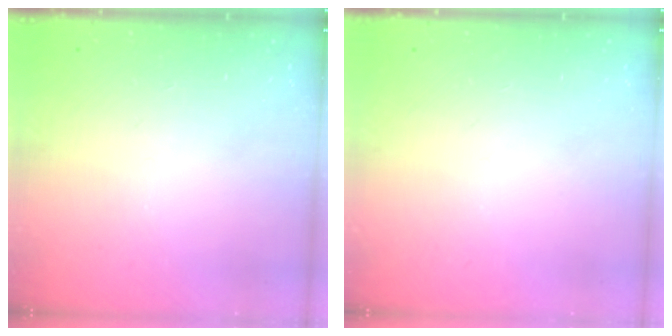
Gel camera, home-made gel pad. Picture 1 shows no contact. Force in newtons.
{"total": 0.0}